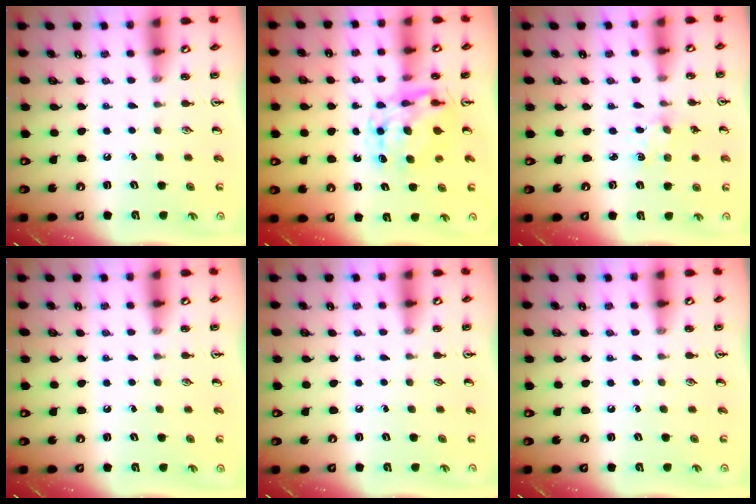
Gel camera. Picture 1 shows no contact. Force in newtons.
{"total": 9.3, "press": 9.3, "slide": 0.7}
{"total": 1.9, "press": 1.9, "slide": 0.3}
{"total": 0.0}
{"total": 0.0}
{"total": 0.0}